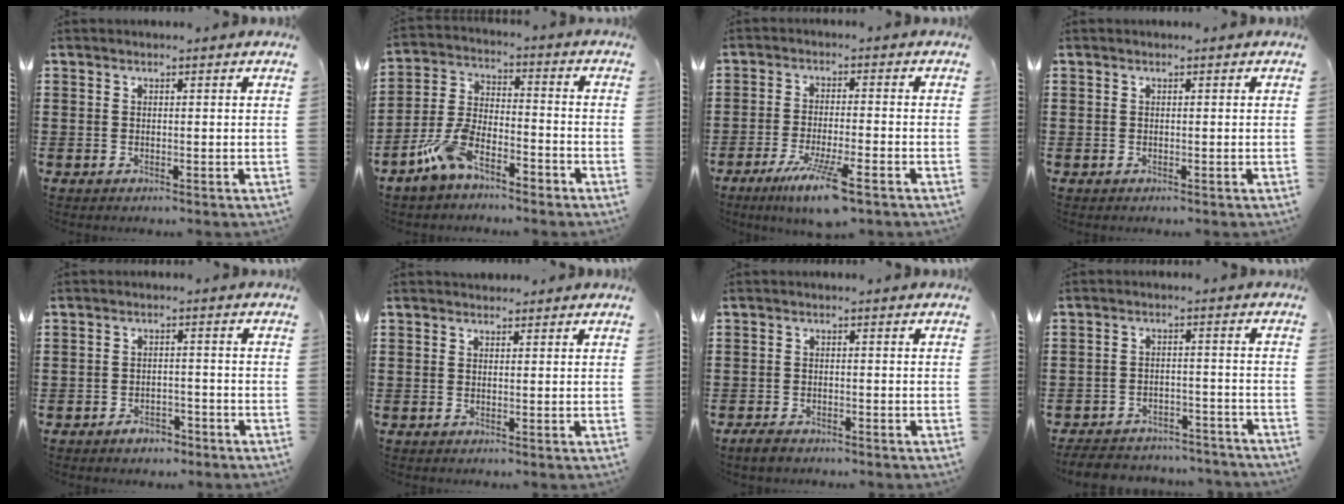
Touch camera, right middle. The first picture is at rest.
{"total": 8.0, "force": [-6.1, 2.9, 4.3], "torque": [-0.102, 0.008, -0.121]}
{"total": 7.4, "force": [-4.7, 0.7, 5.6], "torque": [-0.104, -0.012, -0.082]}
{"total": 0.0}
{"total": 2.5, "force": [-2.2, 1.1, 0.7], "torque": [-0.016, 0.004, -0.044]}
{"total": 1.1, "force": [1.0, 0.5, -0.1], "torque": [0.006, -0.001, 0.017]}
{"total": 1.7, "force": [-1.4, 0.8, 0.5], "torque": [-0.013, 0.005, -0.031]}
{"total": 5.4, "force": [-5.2, 0.9, 0.8], "torque": [-0.022, 0.008, -0.108]}